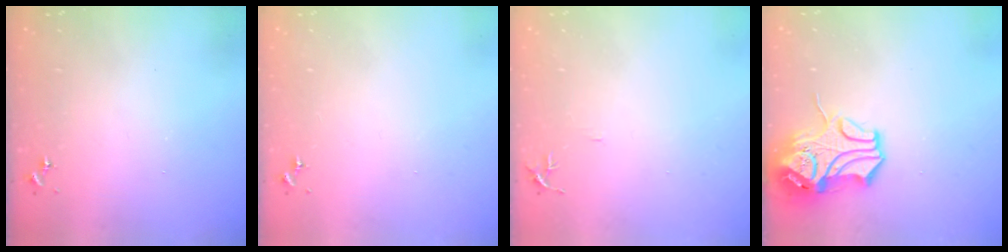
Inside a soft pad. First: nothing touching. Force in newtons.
{"total": 0.0}
{"total": 4.7, "press": 4.7, "slide": 0.5}
{"total": 14.0, "press": 13.8, "slide": 2.1}